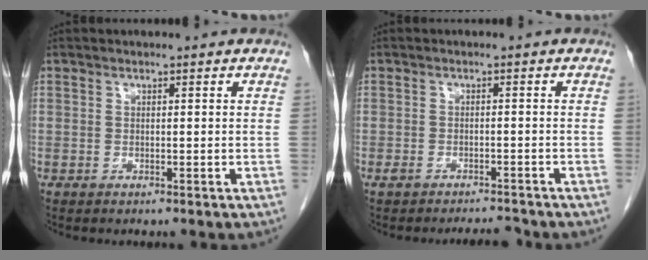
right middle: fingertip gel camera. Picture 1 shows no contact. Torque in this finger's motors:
{"motor_torque": [-0.19, -0.32, 0.07, 0.00]}